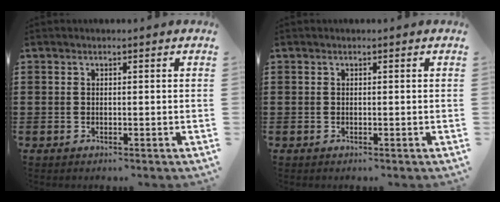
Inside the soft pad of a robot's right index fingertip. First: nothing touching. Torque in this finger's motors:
{"motor_torque": [0.00, 0.00, 0.01, 0.00]}